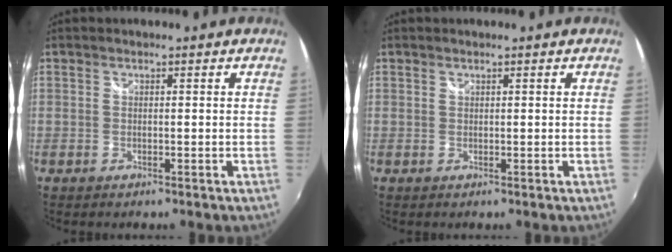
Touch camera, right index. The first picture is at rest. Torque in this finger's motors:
{"motor_torque": [0.11, 0.07, -0.01, 0.00]}